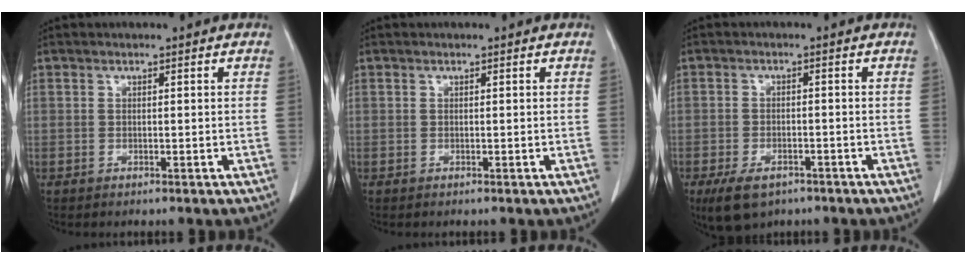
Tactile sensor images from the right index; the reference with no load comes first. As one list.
[{"total": 0.0}, {"total": 6.3, "force": [-4.2, 3.2, 3.4], "torque": [-0.064, -0.006, -0.063]}]